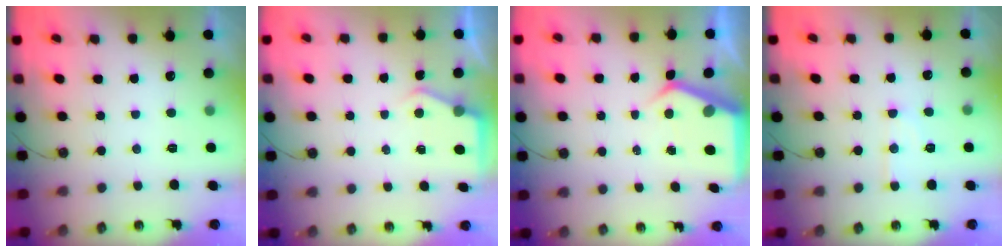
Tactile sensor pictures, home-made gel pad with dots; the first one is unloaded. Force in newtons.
{"total": 4.3, "press": 4.2, "slide": 0.5}
{"total": 5.1, "press": 5.1, "slide": 0.3}
{"total": 8.4, "press": 8.3, "slide": 0.7}